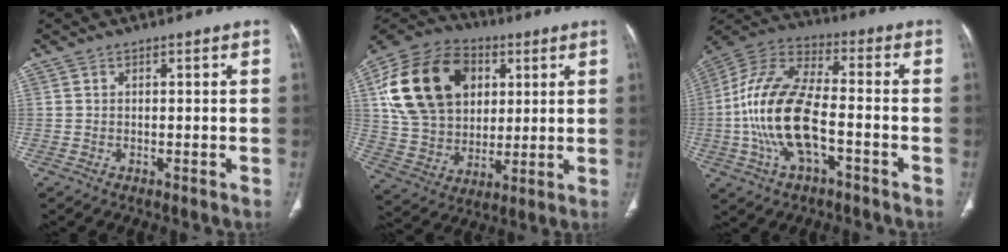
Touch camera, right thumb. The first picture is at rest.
{"total": 23.4, "force": [6.6, 17.4, 14.2], "torque": [-0.251, 0.009, 0.121]}
{"total": 17.7, "force": [-4.0, 8.4, 15.1], "torque": [-0.308, 0.035, -0.076]}